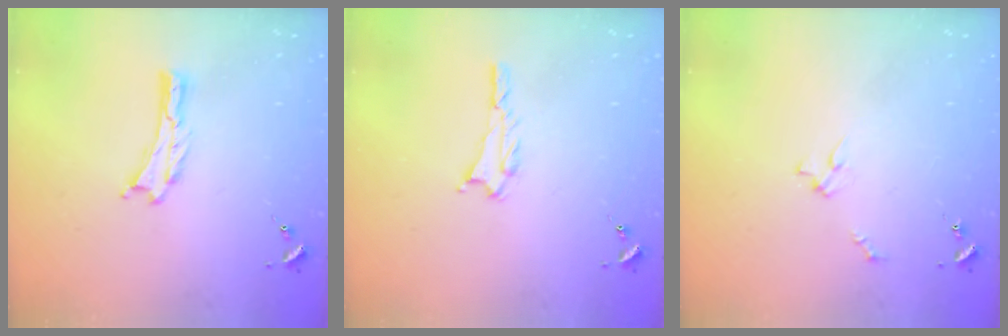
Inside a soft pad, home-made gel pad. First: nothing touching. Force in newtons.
{"total": 1.8, "press": 1.8, "slide": 0.2}
{"total": 2.3, "press": 2.2, "slide": 0.3}